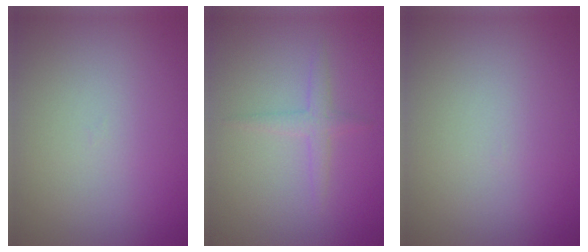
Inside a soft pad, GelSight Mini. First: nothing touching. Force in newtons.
{"total": 1.5, "press": 1.5, "slide": 0.0}
{"total": 0.0}